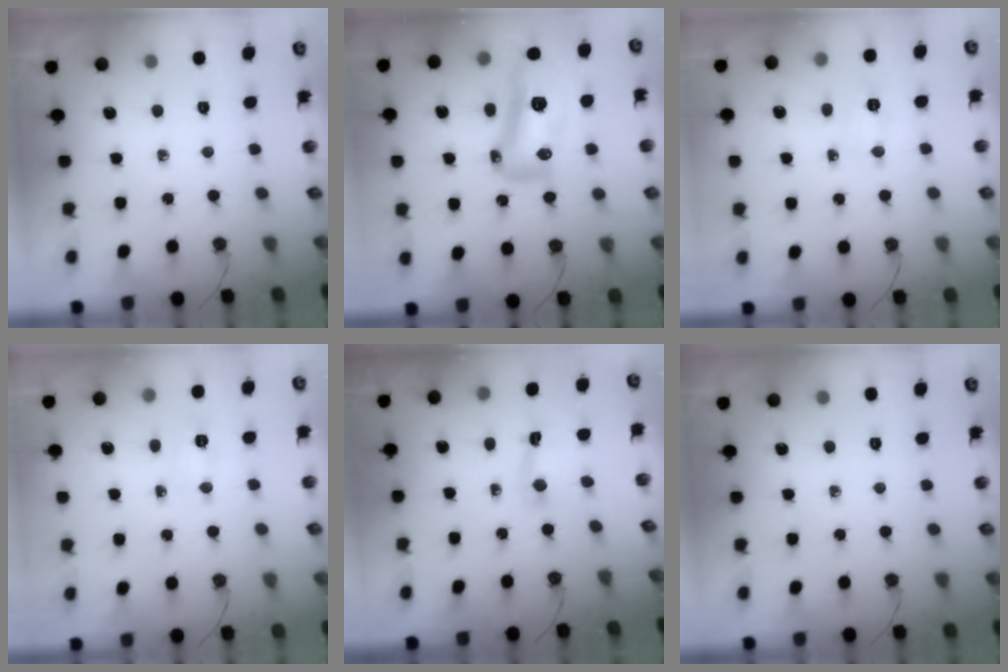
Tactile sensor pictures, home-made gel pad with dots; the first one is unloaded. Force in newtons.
{"total": 21.5, "press": 17.7, "slide": 12.2}
{"total": 4.2, "press": 4.2, "slide": 0.6}
{"total": 4.2, "press": 4.2, "slide": 0.6}
{"total": 2.7, "press": 2.7, "slide": 0.3}
{"total": 0.0}